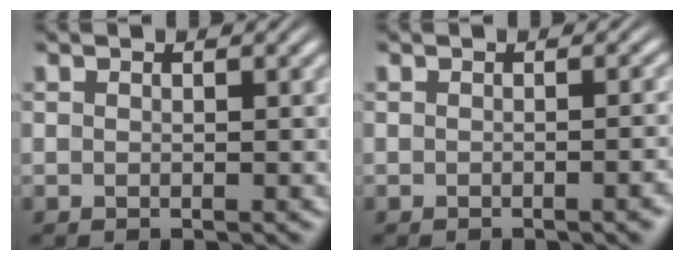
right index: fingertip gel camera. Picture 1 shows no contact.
{"total": 0.9, "force": [-0.6, -0.2, 0.7], "torque": [-0.008, 0.005, -0.012]}